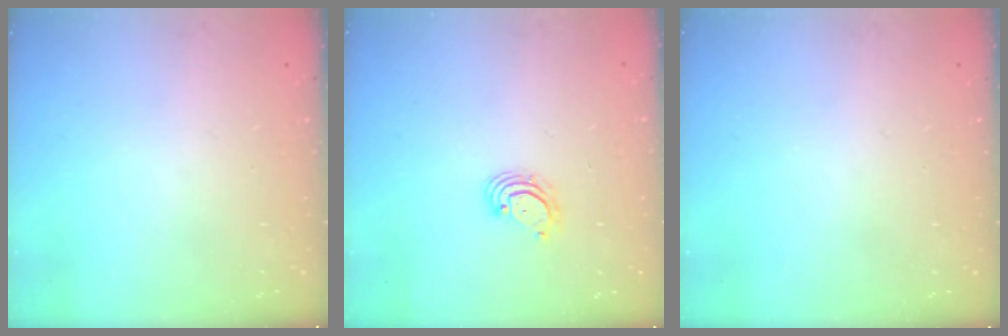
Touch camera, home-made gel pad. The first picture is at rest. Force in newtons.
{"total": 2.9, "press": 2.9, "slide": 0.1}
{"total": 0.0}